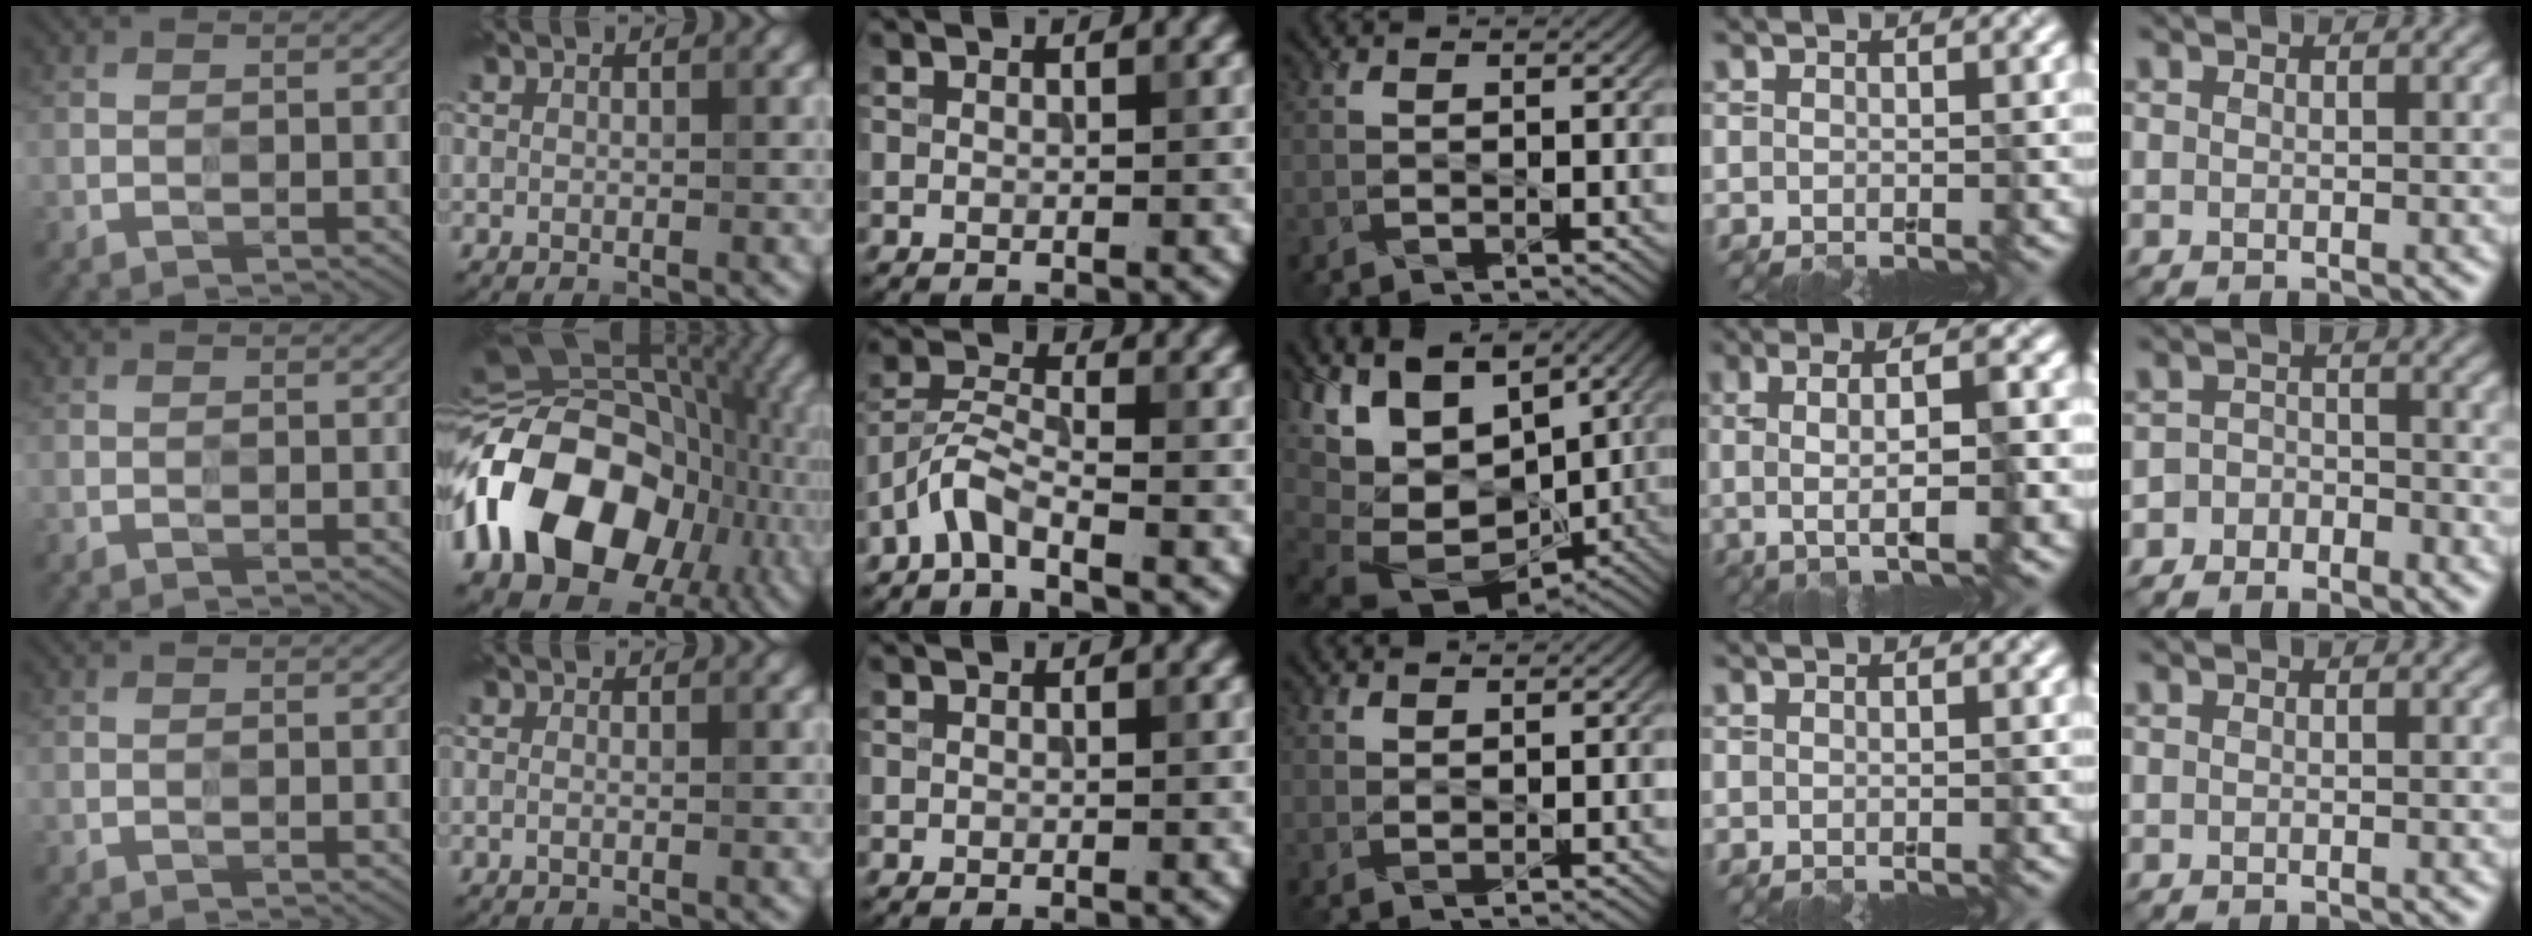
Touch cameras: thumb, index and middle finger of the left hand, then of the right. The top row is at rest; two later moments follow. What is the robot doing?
{"motion": "wipe", "object": "paper plate"}